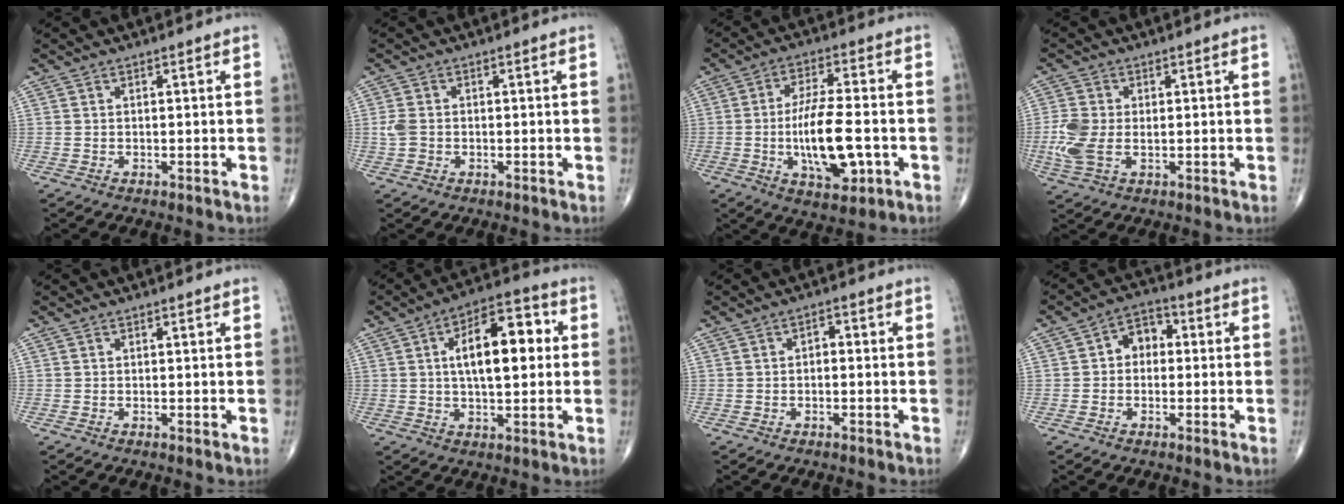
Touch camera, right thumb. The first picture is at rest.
{"total": 2.7, "force": [-0.3, 2.0, 1.7], "torque": [-0.041, 0.005, -0.008]}
{"total": 13.4, "force": [-2.7, 5.0, 12.1], "torque": [-0.207, 0.009, -0.040]}
{"total": 6.8, "force": [-0.5, 4.2, 5.3], "torque": [-0.139, 0.003, -0.009]}
{"total": 0.0}
{"total": 14.2, "force": [2.1, 6.6, 12.4], "torque": [-0.171, 0.018, 0.027]}
{"total": 1.7, "force": [-0.1, 1.1, 1.3], "torque": [-0.009, 0.010, -0.009]}
{"total": 5.7, "force": [0.3, 4.3, 3.7], "torque": [-0.031, 0.022, -0.008]}